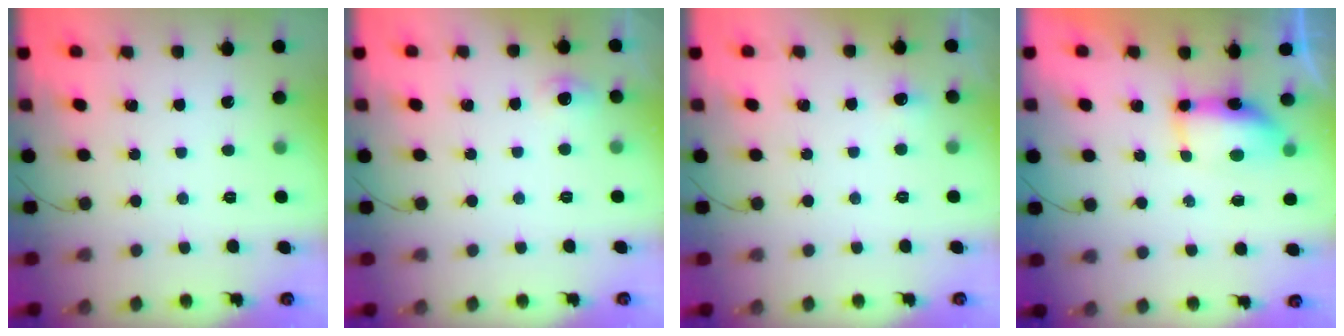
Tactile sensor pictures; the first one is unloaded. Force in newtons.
{"total": 11.9, "press": 5.2, "slide": 10.7}
{"total": 10.4, "press": 3.3, "slide": 9.8}
{"total": 7.3, "press": 7.3, "slide": 0.8}